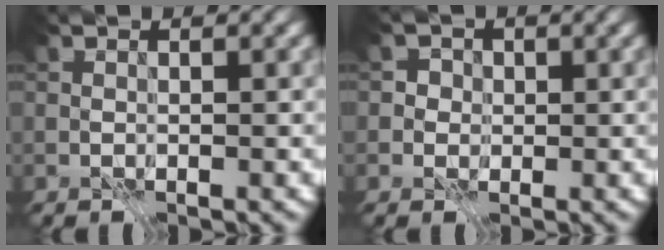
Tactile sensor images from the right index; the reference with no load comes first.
{"total": 2.4, "force": [0.4, 2.3, 0.4], "torque": [0.018, 0.014, -0.016]}